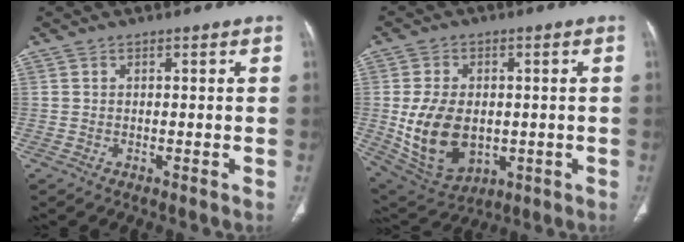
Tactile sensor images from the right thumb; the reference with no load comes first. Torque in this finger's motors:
{"motor_torque": [-0.71, 1.34, 0.22, 0.22, 0.46]}